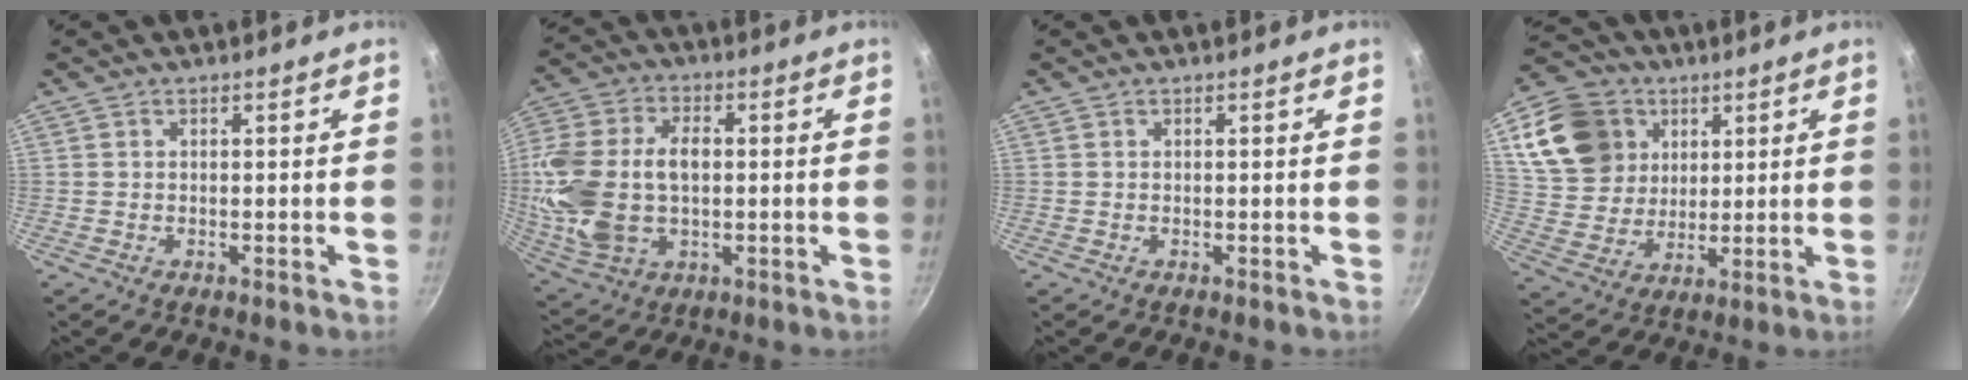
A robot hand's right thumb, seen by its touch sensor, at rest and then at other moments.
{"total": 18.8, "force": [0.1, 12.3, 14.2], "torque": [-0.287, 0.020, 0.008]}
{"total": 0.0}
{"total": 16.5, "force": [6.3, 13.3, 7.4], "torque": [-0.123, -0.010, 0.123]}